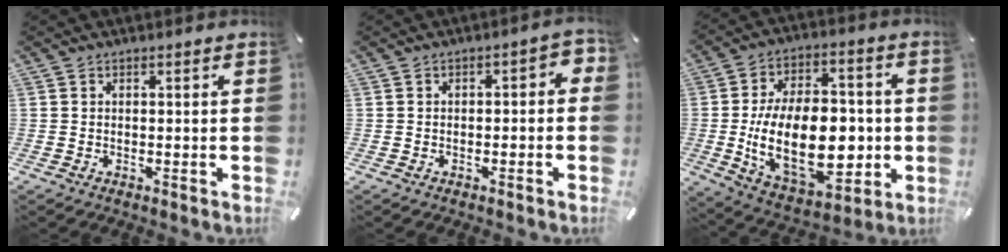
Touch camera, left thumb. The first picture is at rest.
{"total": 3.1, "force": [-1.4, 1.6, 2.3], "torque": [-0.039, 0.013, -0.026]}
{"total": 25.2, "force": [-2.8, 15.5, 19.7], "torque": [-0.344, -0.012, -0.031]}